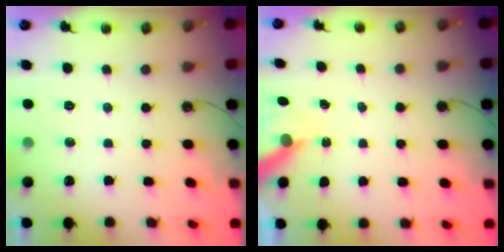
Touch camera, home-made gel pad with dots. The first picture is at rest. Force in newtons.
{"total": 6.8, "press": 6.7, "slide": 0.5}